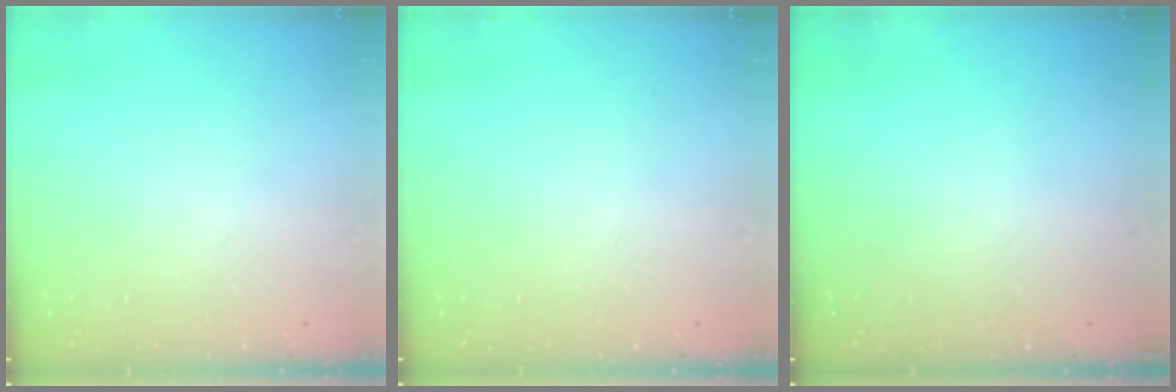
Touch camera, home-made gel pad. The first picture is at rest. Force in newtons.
{"total": 0.0}
{"total": 0.0}